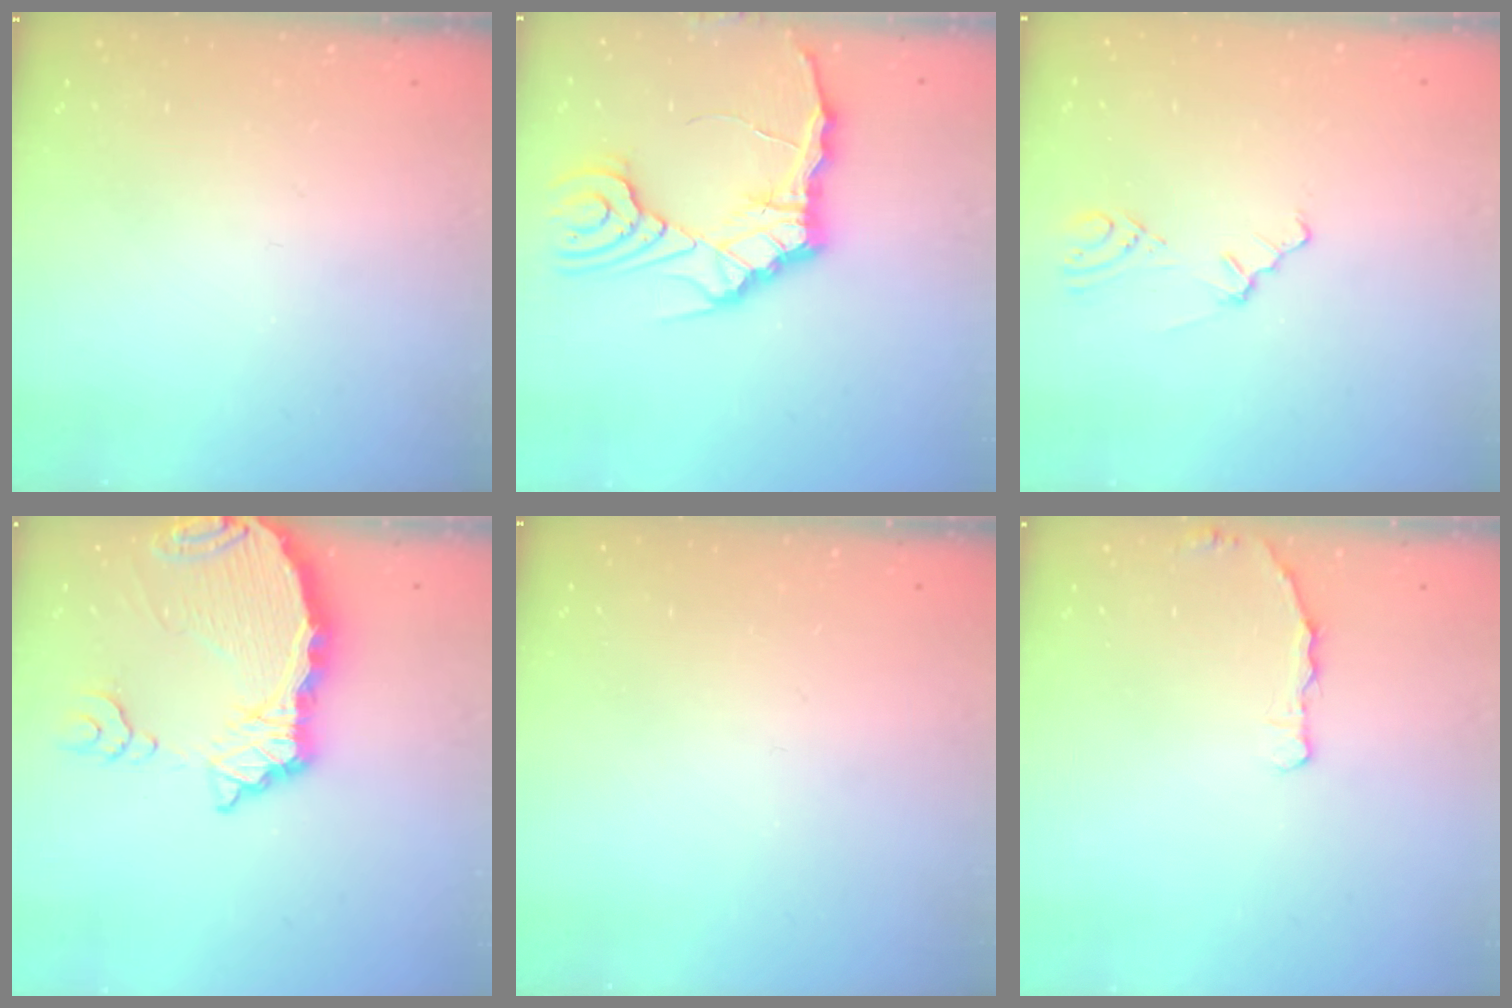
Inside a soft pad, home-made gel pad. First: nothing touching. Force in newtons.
{"total": 15.1, "press": 15.0, "slide": 1.8}
{"total": 2.0, "press": 1.9, "slide": 0.7}
{"total": 11.6, "press": 11.5, "slide": 1.4}
{"total": 0.0}
{"total": 5.0, "press": 3.9, "slide": 3.1}